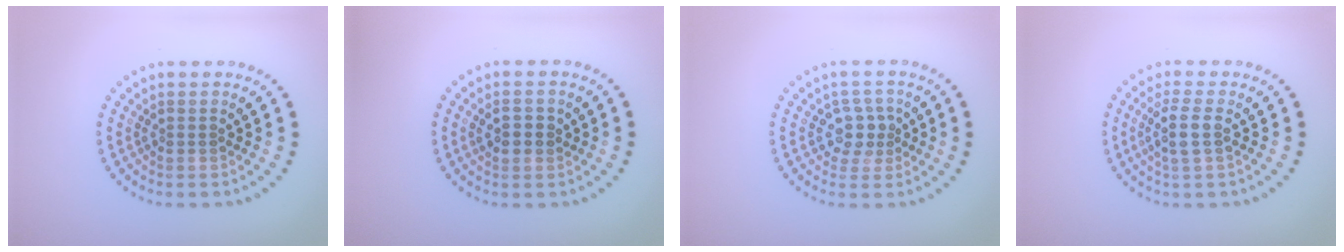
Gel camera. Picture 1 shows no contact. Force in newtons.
{"total": 1.6, "press": 1.6, "slide": 0.2}
{"total": 2.5, "press": 2.2, "slide": 1.2}
{"total": 2.4, "press": 2.0, "slide": 1.3}